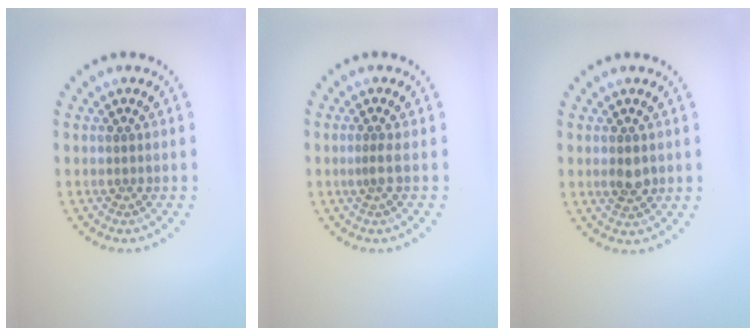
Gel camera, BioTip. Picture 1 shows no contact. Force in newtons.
{"total": 0.8, "press": 0.5, "slide": 0.7}
{"total": 1.9, "press": 1.9, "slide": 0.2}